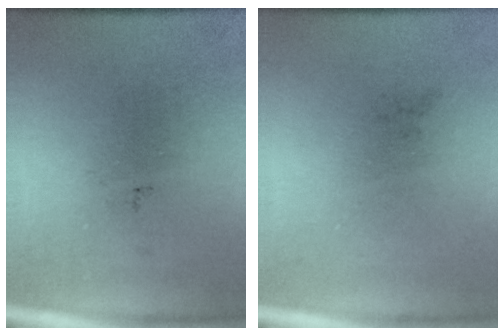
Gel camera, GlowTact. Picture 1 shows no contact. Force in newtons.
{"total": 0.0}